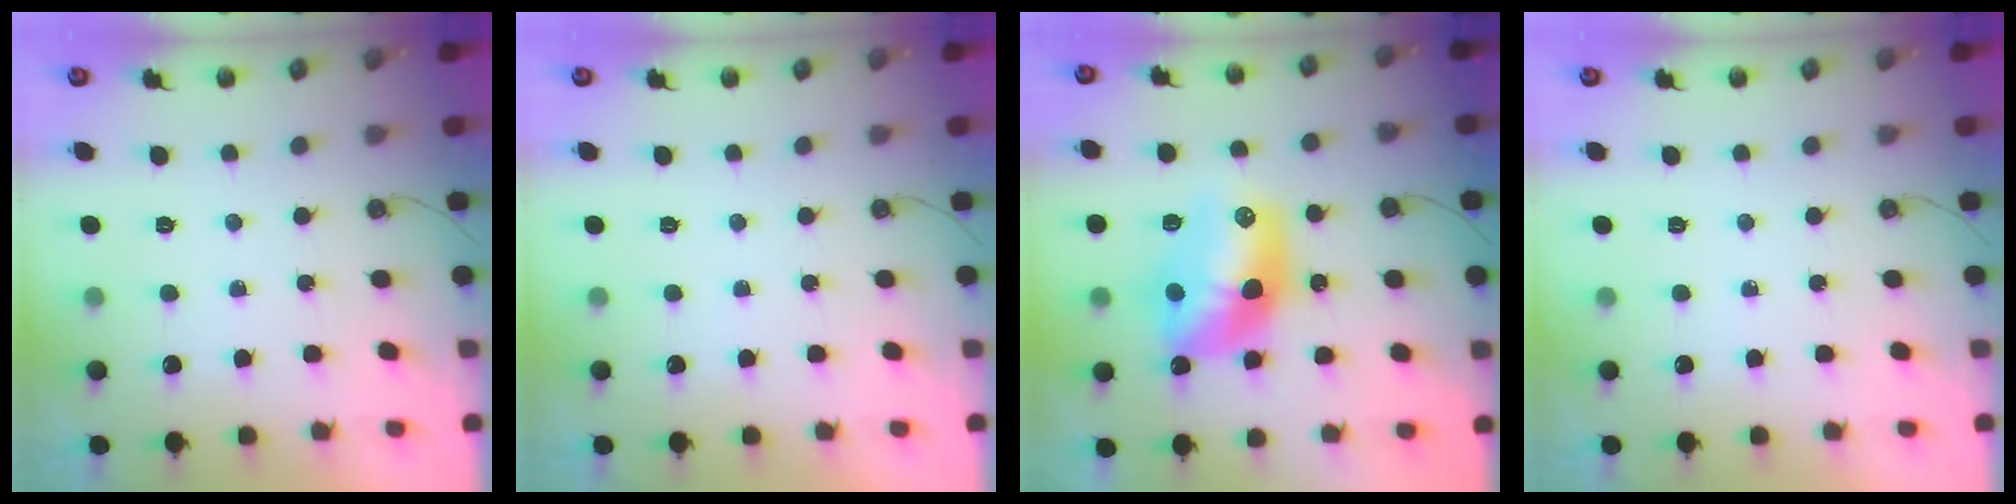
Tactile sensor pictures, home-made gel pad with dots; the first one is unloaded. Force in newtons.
{"total": 0.0}
{"total": 14.8, "press": 14.8, "slide": 1.3}
{"total": 0.0}